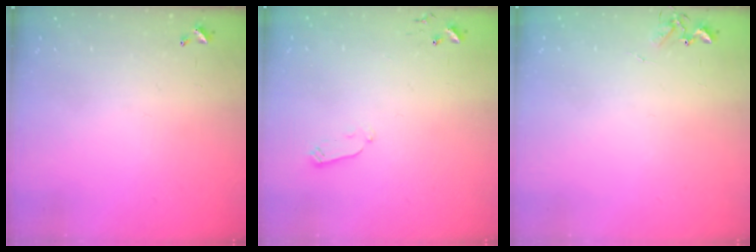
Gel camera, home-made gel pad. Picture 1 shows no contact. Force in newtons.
{"total": 2.9, "press": 2.9, "slide": 0.4}
{"total": 4.5, "press": 4.5, "slide": 0.5}